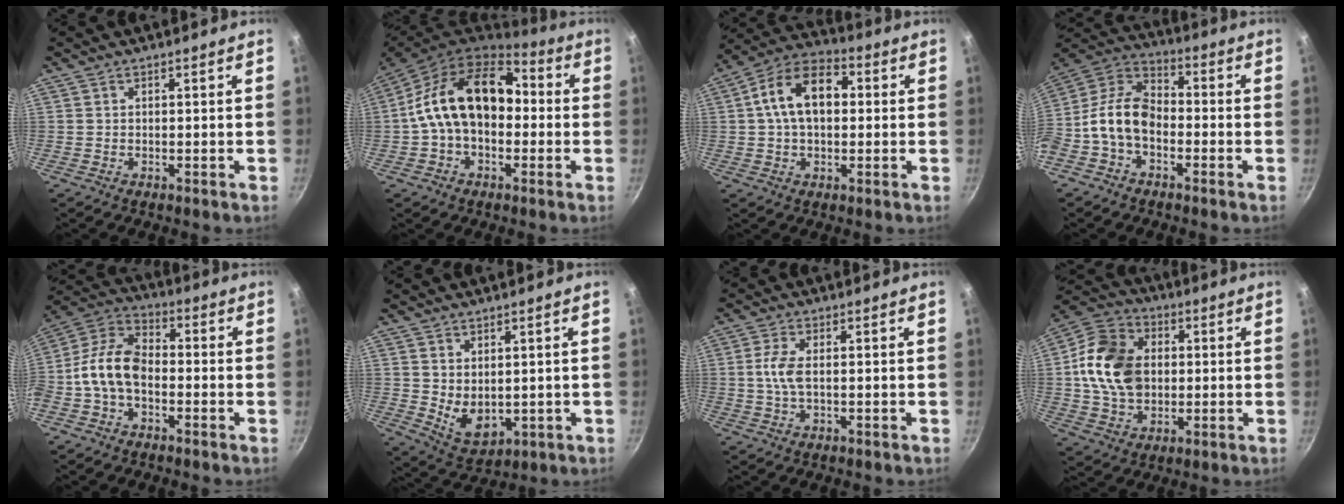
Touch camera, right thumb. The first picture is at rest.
{"total": 17.4, "force": [0.3, 11.9, 12.8], "torque": [-0.179, 0.043, -0.013]}
{"total": 13.4, "force": [1.8, 8.5, 10.2], "torque": [-0.147, 0.030, 0.013]}
{"total": 12.1, "force": [-2.8, 7.9, 8.7], "torque": [-0.150, 0.054, -0.074]}
{"total": 11.2, "force": [-2.4, 6.9, 8.4], "torque": [-0.154, 0.048, -0.065]}
{"total": 6.6, "force": [1.3, 4.4, 4.8], "torque": [-0.066, -0.025, 0.043]}
{"total": 4.3, "force": [0.1, 1.7, 4.0], "torque": [-0.096, 0.004, -0.001]}
{"total": 16.3, "force": [1.3, 12.0, 10.9], "torque": [-0.176, 0.013, 0.013]}